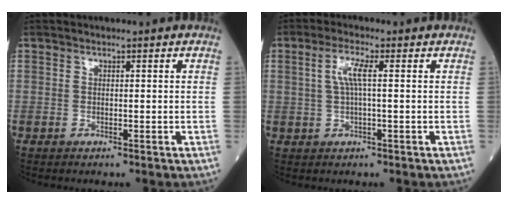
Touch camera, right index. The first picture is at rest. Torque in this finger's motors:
{"motor_torque": [0.57, 0.00, 0.29, 0.10]}